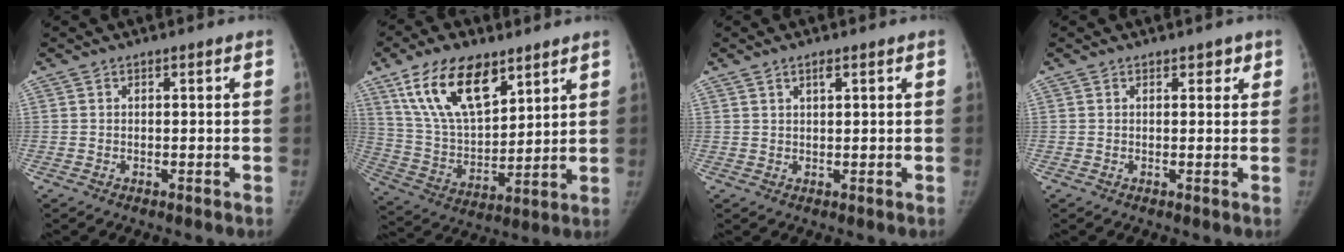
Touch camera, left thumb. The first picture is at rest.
{"total": 17.8, "force": [10.3, 8.6, 11.7], "torque": [-0.176, -0.041, 0.199]}
{"total": 1.6, "force": [1.0, 0.5, 1.2], "torque": [-0.018, 0.000, 0.016]}
{"total": 1.7, "force": [1.0, 1.0, 0.9], "torque": [0.006, -0.002, 0.008]}